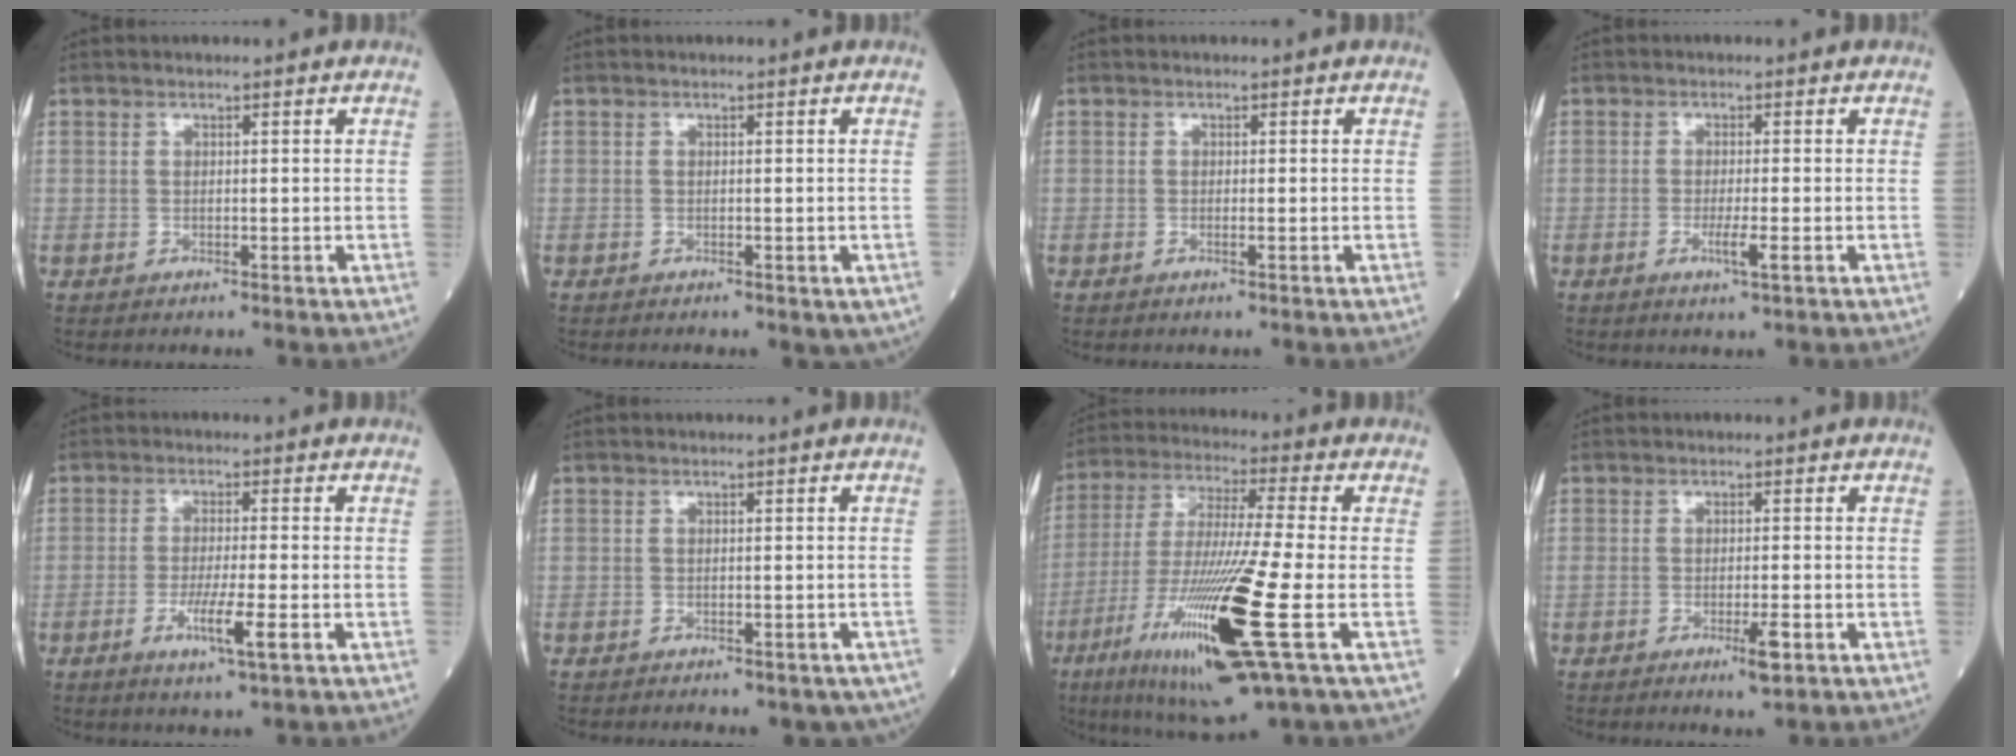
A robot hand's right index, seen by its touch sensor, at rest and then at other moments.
{"total": 2.4, "force": [-1.2, 1.1, 1.7], "torque": [-0.017, -0.003, -0.015]}
{"total": 0.5, "force": [-0.2, -0.1, 0.5], "torque": [-0.009, 0.000, -0.005]}
{"total": 2.9, "force": [-1.1, 0.0, 2.7], "torque": [-0.048, -0.005, -0.018]}
{"total": 5.9, "force": [-2.3, 0.0, 5.4], "torque": [-0.099, -0.011, -0.040]}
{"total": 6.4, "force": [-5.0, 2.5, 3.2], "torque": [-0.029, 0.002, -0.055]}
{"total": 20.2, "force": [-7.2, 0.3, 18.9], "torque": [-0.385, -0.048, -0.135]}
{"total": 3.1, "force": [-1.5, 0.2, 2.7], "torque": [-0.043, -0.006, -0.023]}